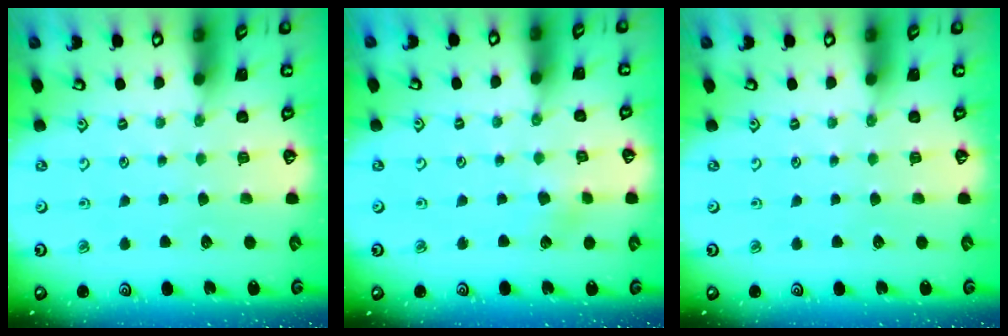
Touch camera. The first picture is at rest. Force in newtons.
{"total": 3.1, "press": 3.1, "slide": 0.4}
{"total": 0.0}